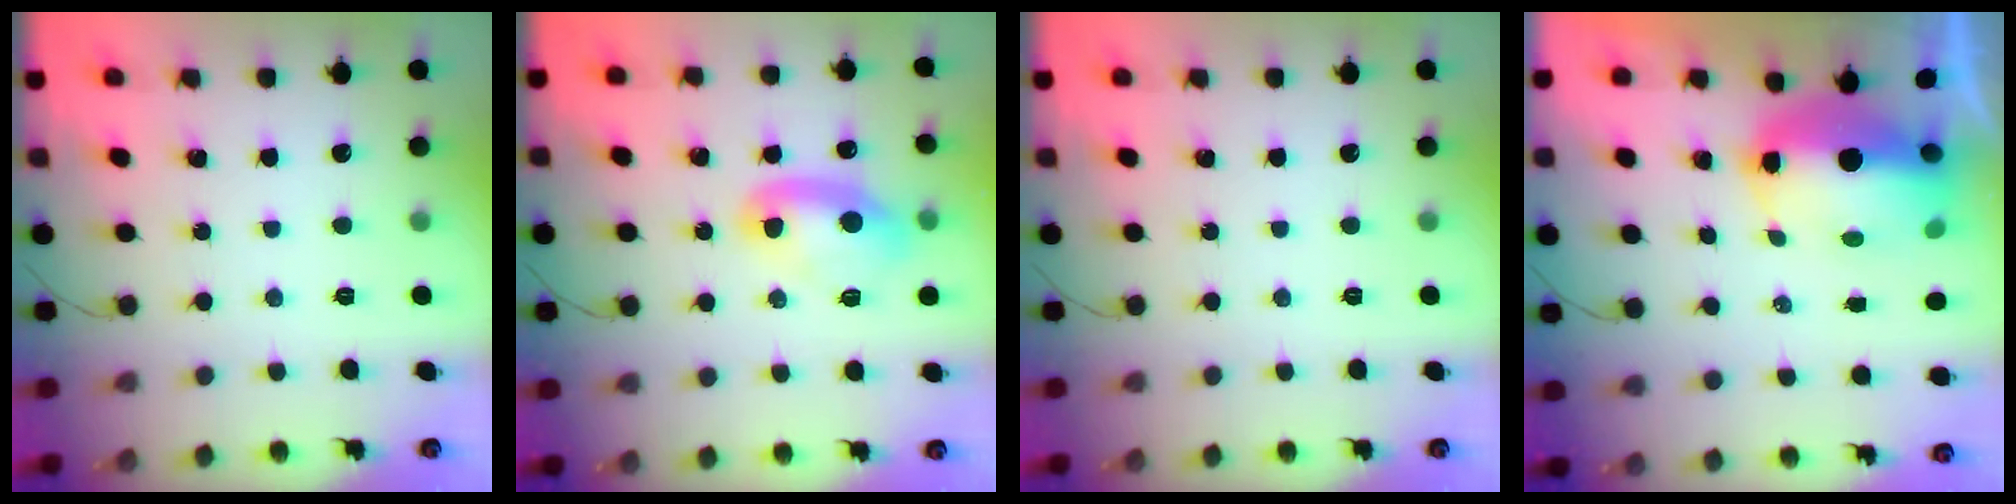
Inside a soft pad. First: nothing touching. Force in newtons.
{"total": 10.9, "press": 10.0, "slide": 4.3}
{"total": 0.0}
{"total": 12.9, "press": 12.7, "slide": 2.4}